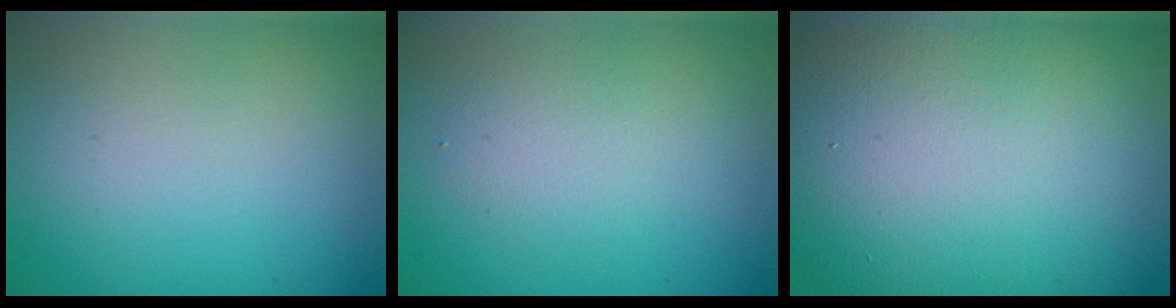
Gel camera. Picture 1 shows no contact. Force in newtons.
{"total": 2.4, "press": 2.4, "slide": 0.2}
{"total": 15.6, "press": 15.6, "slide": 1.1}